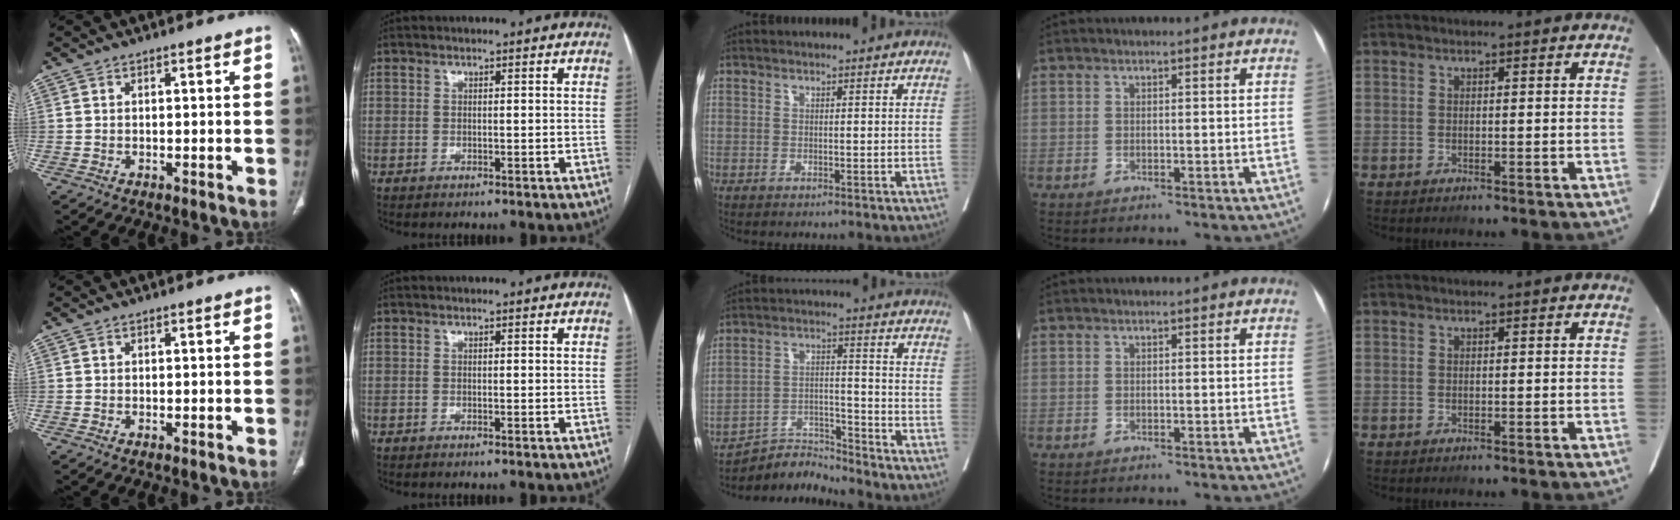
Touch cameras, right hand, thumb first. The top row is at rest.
{"middle": {"total": 3.9, "force": [-3.3, -0.9, -1.8], "torque": [0.032, 0.010, -0.059]}}